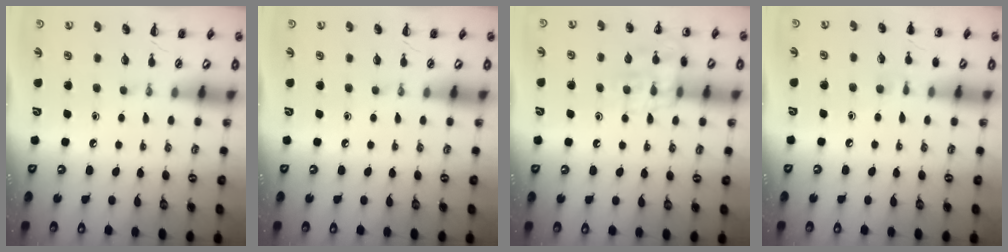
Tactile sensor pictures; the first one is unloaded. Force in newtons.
{"total": 0.0}
{"total": 11.6, "press": 11.6, "slide": 0.7}
{"total": 5.7, "press": 5.5, "slide": 1.6}